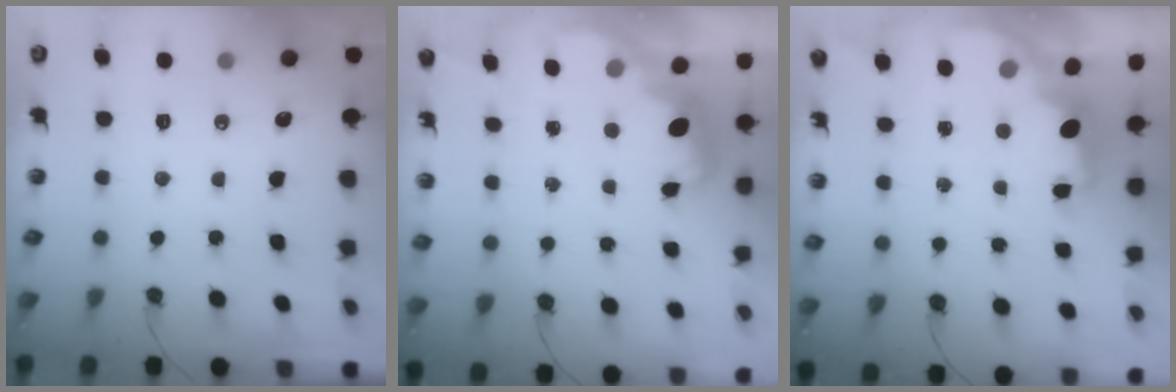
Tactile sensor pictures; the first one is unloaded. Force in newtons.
{"total": 2.6, "press": 2.4, "slide": 0.8}
{"total": 2.4, "press": 2.2, "slide": 0.7}